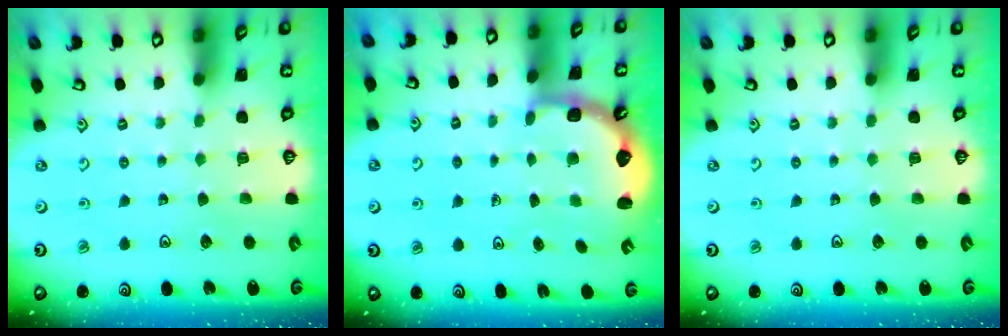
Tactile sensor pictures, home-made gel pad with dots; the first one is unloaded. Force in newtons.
{"total": 2.6, "press": 2.3, "slide": 1.3}
{"total": 0.0}